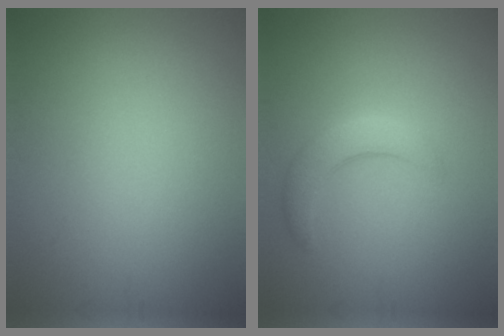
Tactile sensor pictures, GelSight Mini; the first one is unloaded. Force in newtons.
{"total": 2.9, "press": 2.9, "slide": 0.2}